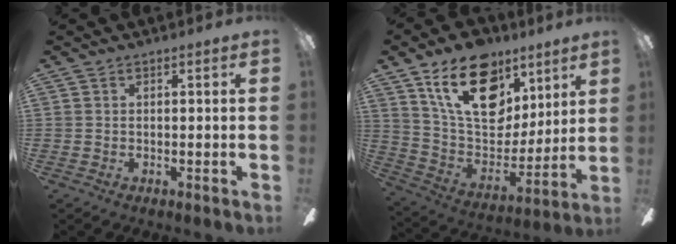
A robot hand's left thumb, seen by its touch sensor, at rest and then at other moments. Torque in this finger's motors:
{"motor_torque": [1.53, 1.43, 1.88, -0.89, 0.37]}